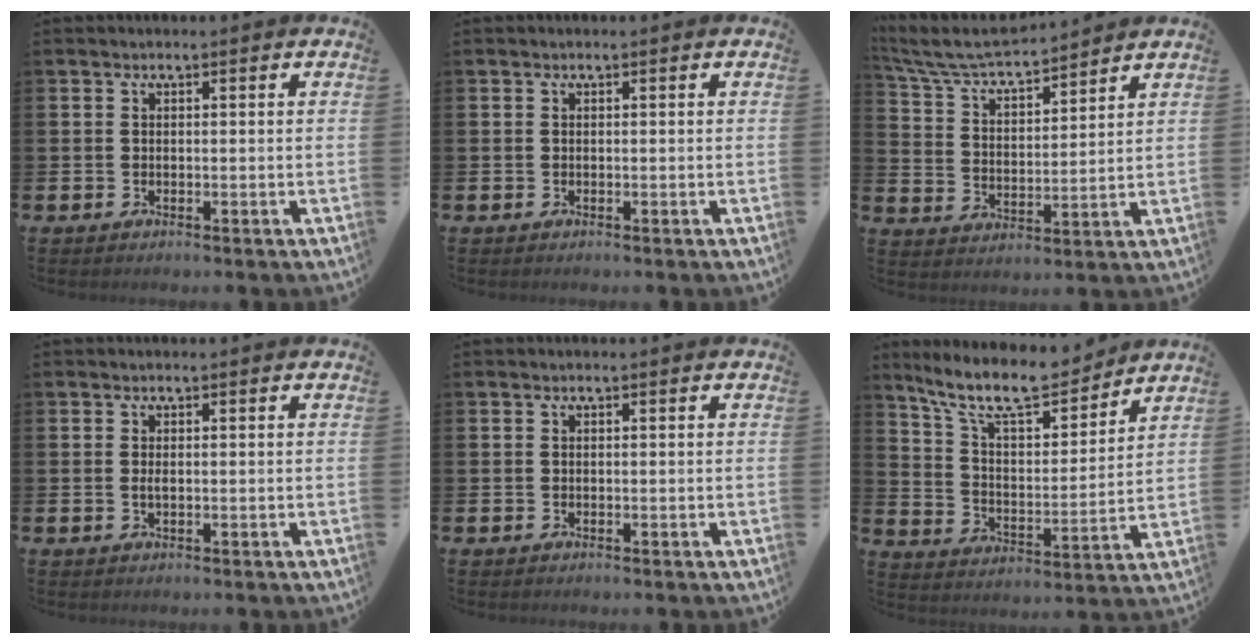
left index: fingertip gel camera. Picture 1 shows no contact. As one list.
[{"total": 0.0}, {"total": 6.5, "force": [6.2, 1.0, 1.9], "torque": [-0.071, -0.044, 0.106]}, {"total": 0.7, "force": [0.0, 0.2, 0.7], "torque": [-0.013, 0.001, -0.001]}, {"total": 0.0}, {"total": 11.1, "force": [9.7, 2.6, 4.5], "torque": [-0.112, -0.062, 0.170]}]